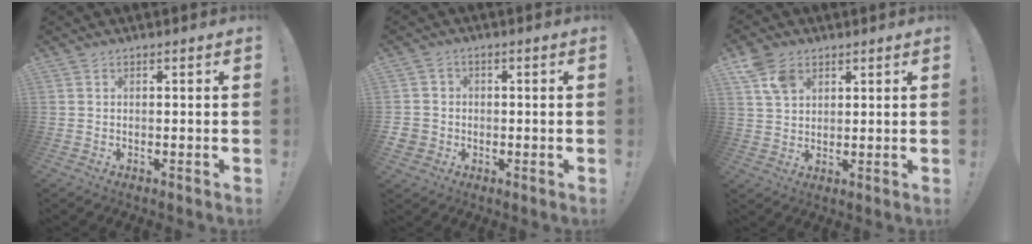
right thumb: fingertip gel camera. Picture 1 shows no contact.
{"total": 4.1, "force": [-0.4, 3.9, 1.2], "torque": [-0.018, 0.002, -0.008]}
{"total": 7.8, "force": [4.2, 5.4, 3.8], "torque": [-0.071, -0.005, 0.086]}